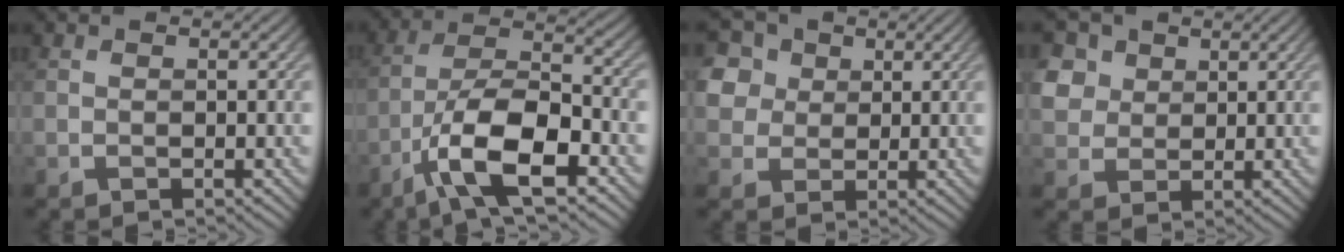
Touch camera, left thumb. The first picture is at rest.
{"total": 11.6, "force": [-5.8, 4.1, 9.2], "torque": [-0.168, 0.000, -0.116]}
{"total": 7.9, "force": [3.6, 6.1, 3.5], "torque": [-0.130, 0.017, 0.058]}
{"total": 4.9, "force": [2.1, 4.0, 1.8], "torque": [-0.065, 0.008, 0.032]}